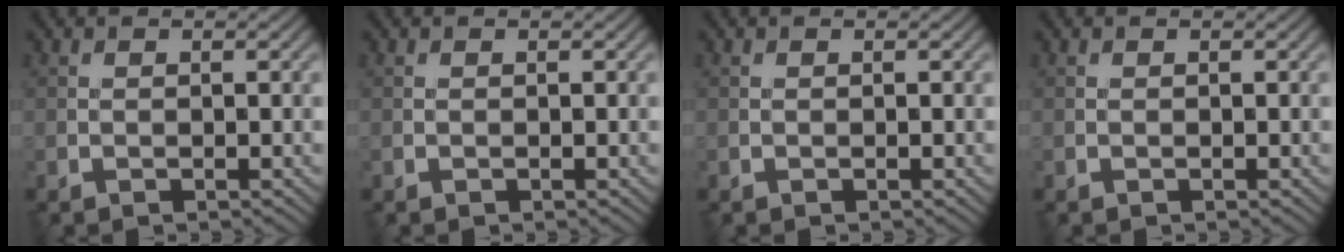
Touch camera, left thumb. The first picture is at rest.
{"total": 0.0}
{"total": 0.0}
{"total": 0.0}